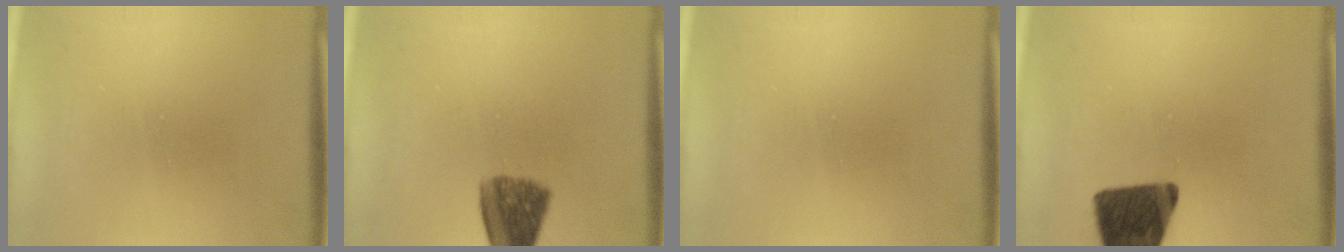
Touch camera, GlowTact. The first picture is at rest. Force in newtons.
{"total": 7.3}
{"total": 0.0}
{"total": 13.5}